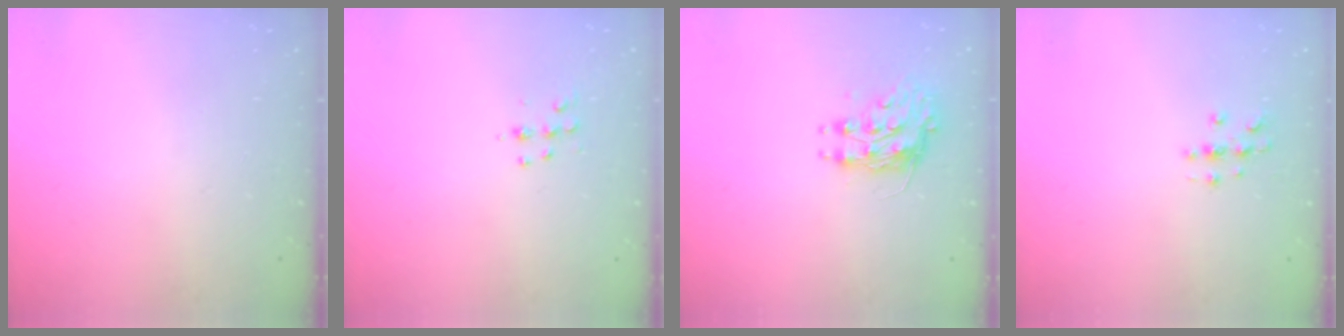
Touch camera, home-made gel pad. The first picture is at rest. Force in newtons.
{"total": 5.5, "press": 5.5, "slide": 0.4}
{"total": 8.4, "press": 8.4, "slide": 0.3}
{"total": 3.0, "press": 3.0, "slide": 0.3}